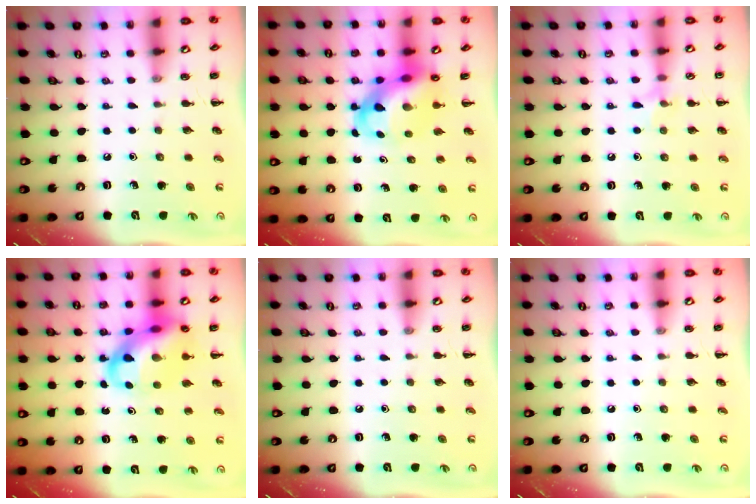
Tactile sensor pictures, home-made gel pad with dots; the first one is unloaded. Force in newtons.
{"total": 10.5, "press": 10.1, "slide": 3.1}
{"total": 6.4, "press": 6.0, "slide": 2.0}
{"total": 14.1, "press": 13.7, "slide": 3.6}
{"total": 0.0}
{"total": 0.0}